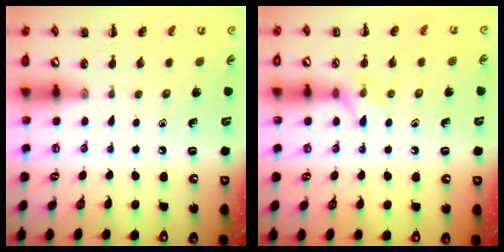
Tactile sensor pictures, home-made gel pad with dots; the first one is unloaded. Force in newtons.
{"total": 6.1, "press": 6.1, "slide": 0.4}